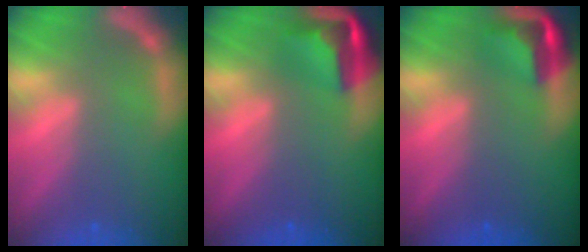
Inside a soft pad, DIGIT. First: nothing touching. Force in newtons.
{"total": 5.9}
{"total": 4.4}